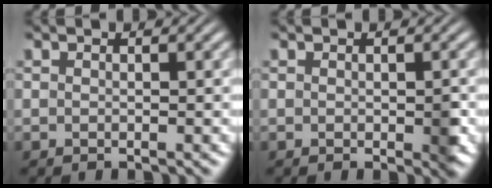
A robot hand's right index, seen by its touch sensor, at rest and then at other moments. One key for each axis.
{"total": 1.1, "fx": -0.2, "fy": 0.5, "fz": 1.0, "tx": -0.010, "ty": -0.004, "tz": -0.003}